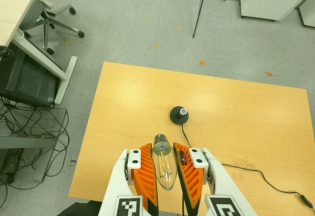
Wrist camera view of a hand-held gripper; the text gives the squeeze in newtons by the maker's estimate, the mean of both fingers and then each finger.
{"total": 20.6, "left": 22.2, "right": 19.0}